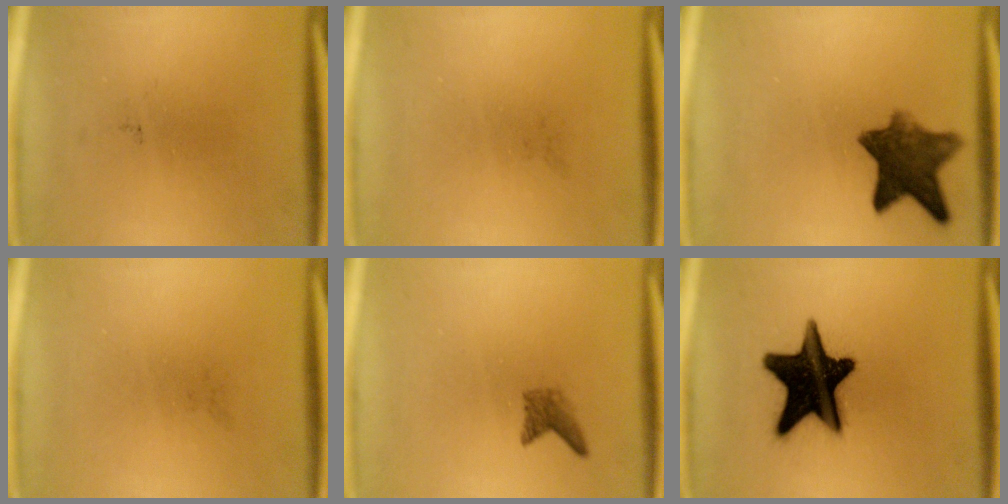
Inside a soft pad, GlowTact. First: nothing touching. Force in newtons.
{"total": 0.0}
{"total": 9.2}
{"total": 0.0}
{"total": 1.7}
{"total": 19.2}